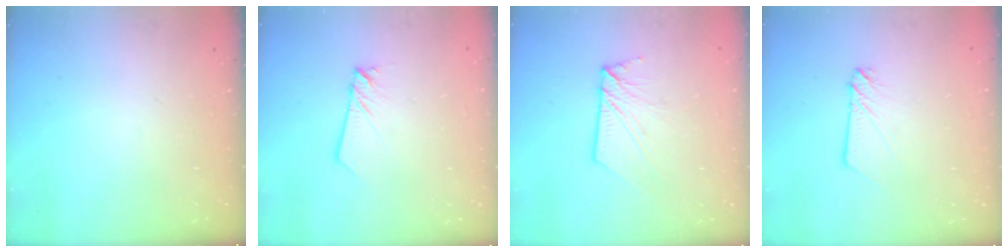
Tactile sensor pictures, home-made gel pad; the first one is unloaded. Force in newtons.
{"total": 1.9, "press": 1.9, "slide": 0.2}
{"total": 5.5, "press": 5.5, "slide": 0.1}
{"total": 2.9, "press": 2.9, "slide": 0.4}